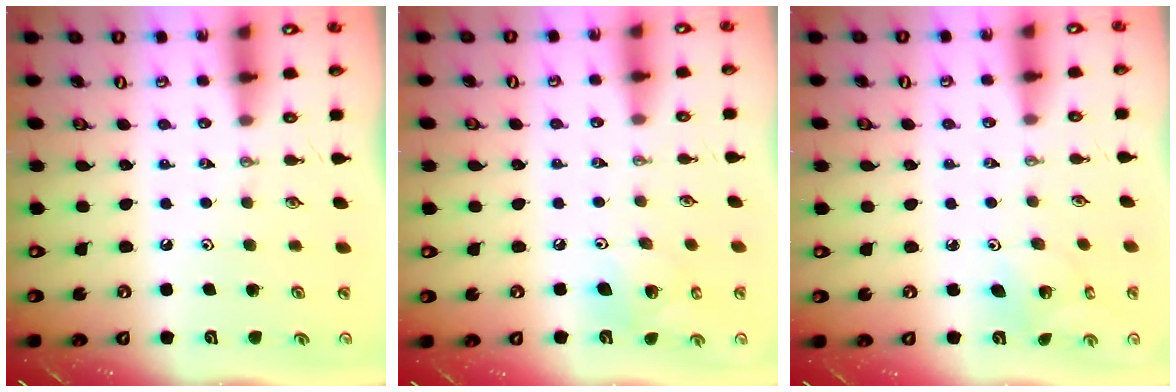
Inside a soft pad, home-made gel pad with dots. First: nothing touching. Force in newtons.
{"total": 9.5, "press": 9.1, "slide": 2.6}
{"total": 4.1, "press": 4.1, "slide": 0.5}